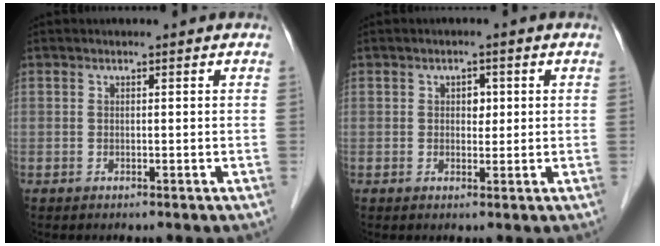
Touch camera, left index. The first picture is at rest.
{"total": 1.9, "force": [0.4, 1.4, 1.3], "torque": [-0.017, 0.004, 0.006]}